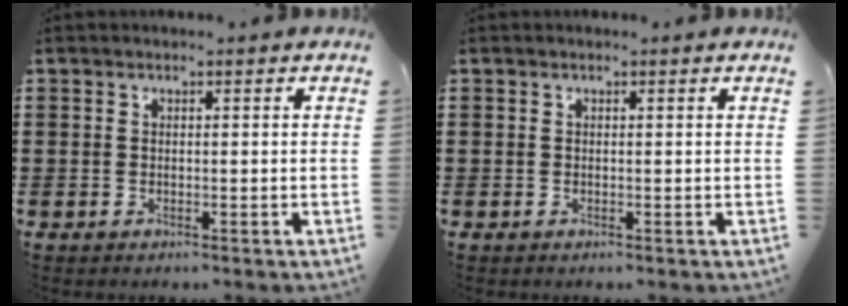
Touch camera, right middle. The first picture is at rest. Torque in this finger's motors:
{"motor_torque": [0.02, 0.00, 0.00, 0.00]}